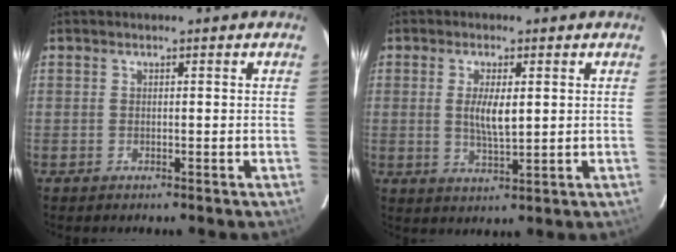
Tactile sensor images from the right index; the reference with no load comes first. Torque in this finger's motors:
{"motor_torque": [0.01, -0.06, 0.05, 0.06]}